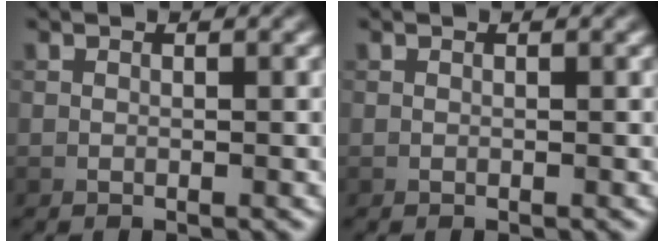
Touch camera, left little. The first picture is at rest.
{"total": 0.0}